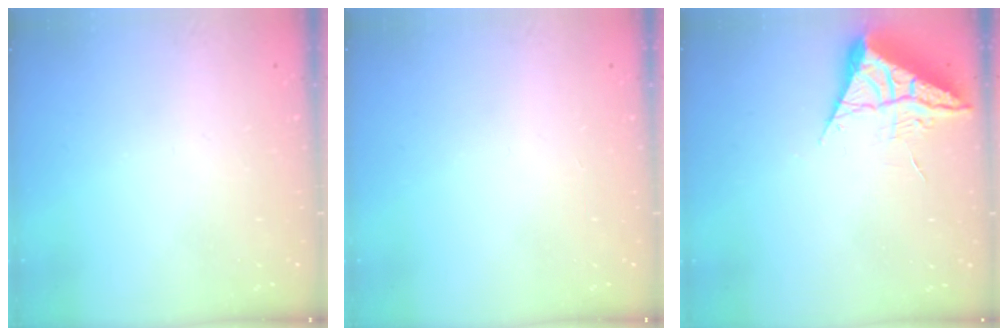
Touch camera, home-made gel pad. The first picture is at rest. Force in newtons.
{"total": 0.0}
{"total": 5.9, "press": 5.9, "slide": 0.6}